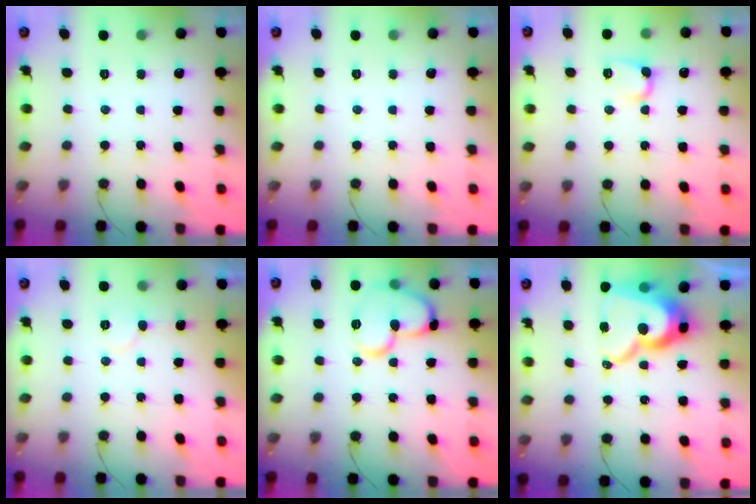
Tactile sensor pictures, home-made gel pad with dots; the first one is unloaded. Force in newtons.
{"total": 0.0}
{"total": 5.1, "press": 5.1, "slide": 0.6}
{"total": 5.2, "press": 5.1, "slide": 0.5}
{"total": 14.1, "press": 13.9, "slide": 2.0}
{"total": 18.6, "press": 18.6, "slide": 1.7}